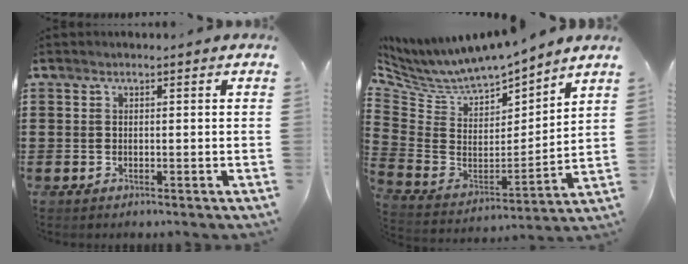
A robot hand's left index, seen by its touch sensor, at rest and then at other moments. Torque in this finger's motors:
{"motor_torque": [1.02, -1.11, 0.17, 0.13]}